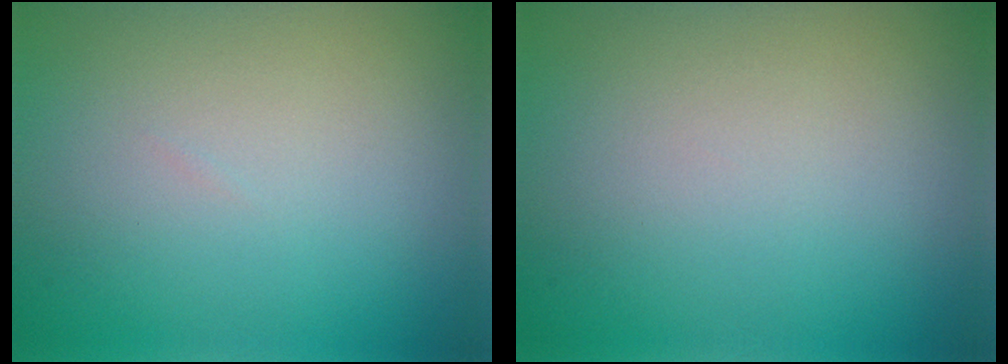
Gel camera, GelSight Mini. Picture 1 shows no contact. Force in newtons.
{"total": 0.0}